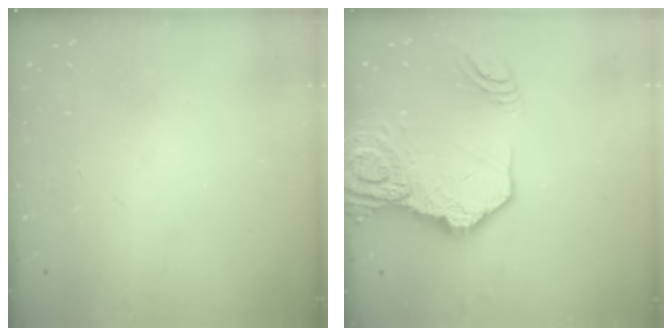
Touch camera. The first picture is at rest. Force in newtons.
{"total": 20.5, "press": 20.3, "slide": 2.7}